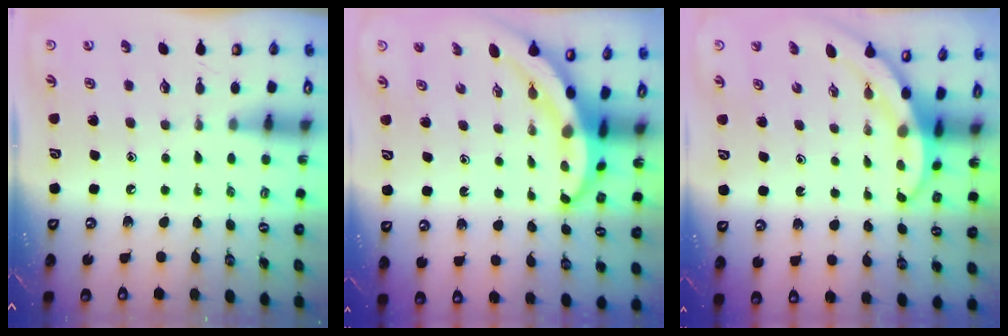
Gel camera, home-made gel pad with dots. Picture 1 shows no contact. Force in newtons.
{"total": 5.3, "press": 5.2, "slide": 0.7}
{"total": 3.5, "press": 3.5, "slide": 0.1}